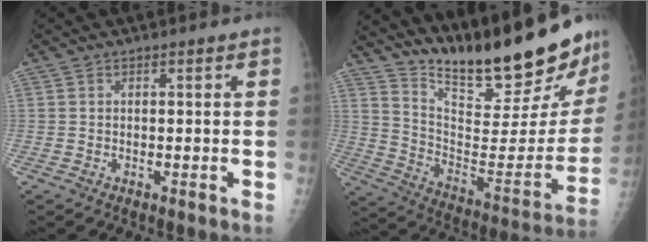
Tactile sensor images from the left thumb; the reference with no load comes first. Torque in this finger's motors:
{"motor_torque": [0.72, 0.44, 0.83, -1.94, 0.08]}